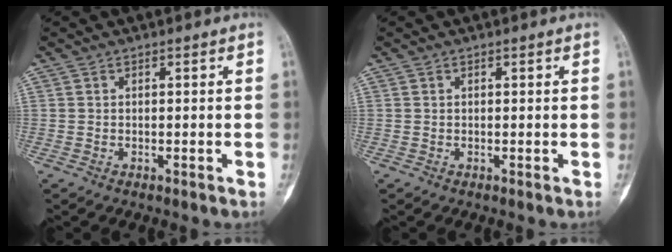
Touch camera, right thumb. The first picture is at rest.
{"total": 0.0}